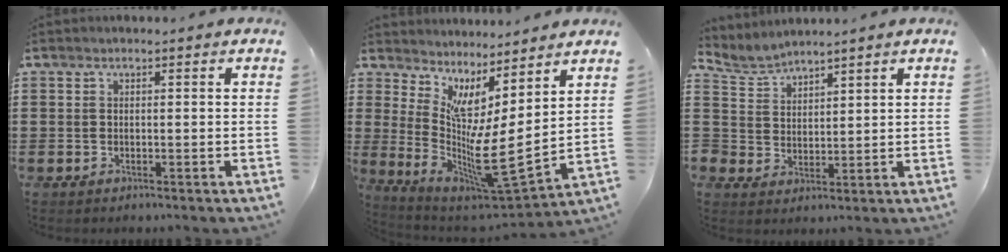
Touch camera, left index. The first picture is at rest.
{"total": 6.3, "force": [0.4, 0.3, 6.3], "torque": [-0.132, -0.055, 0.004]}
{"total": 3.3, "force": [3.1, 1.2, -0.6], "torque": [-0.010, -0.014, 0.054]}